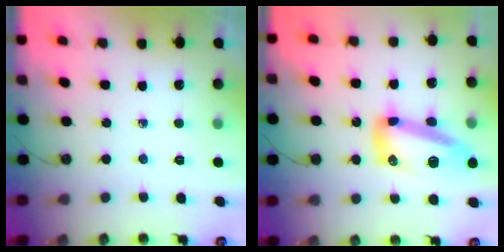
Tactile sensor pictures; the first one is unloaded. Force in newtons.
{"total": 14.7, "press": 14.7, "slide": 1.3}